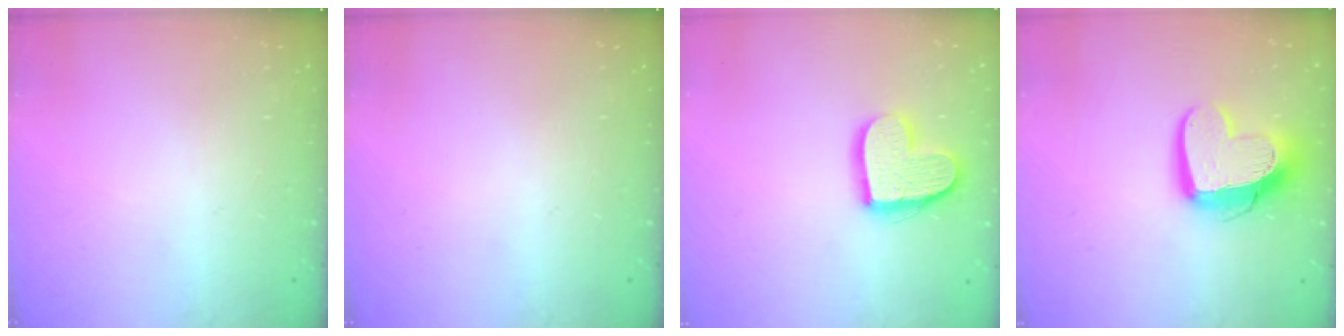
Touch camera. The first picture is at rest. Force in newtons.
{"total": 0.0}
{"total": 14.1, "press": 14.0, "slide": 1.0}
{"total": 14.9, "press": 14.8, "slide": 1.5}